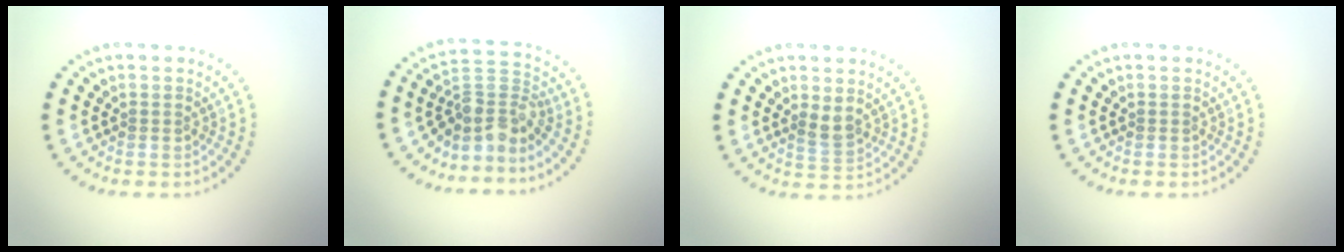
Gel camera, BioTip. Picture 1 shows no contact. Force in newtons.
{"total": 3.7, "press": 2.5, "slide": 2.7}
{"total": 1.8, "press": 1.5, "slide": 0.9}
{"total": 0.0}